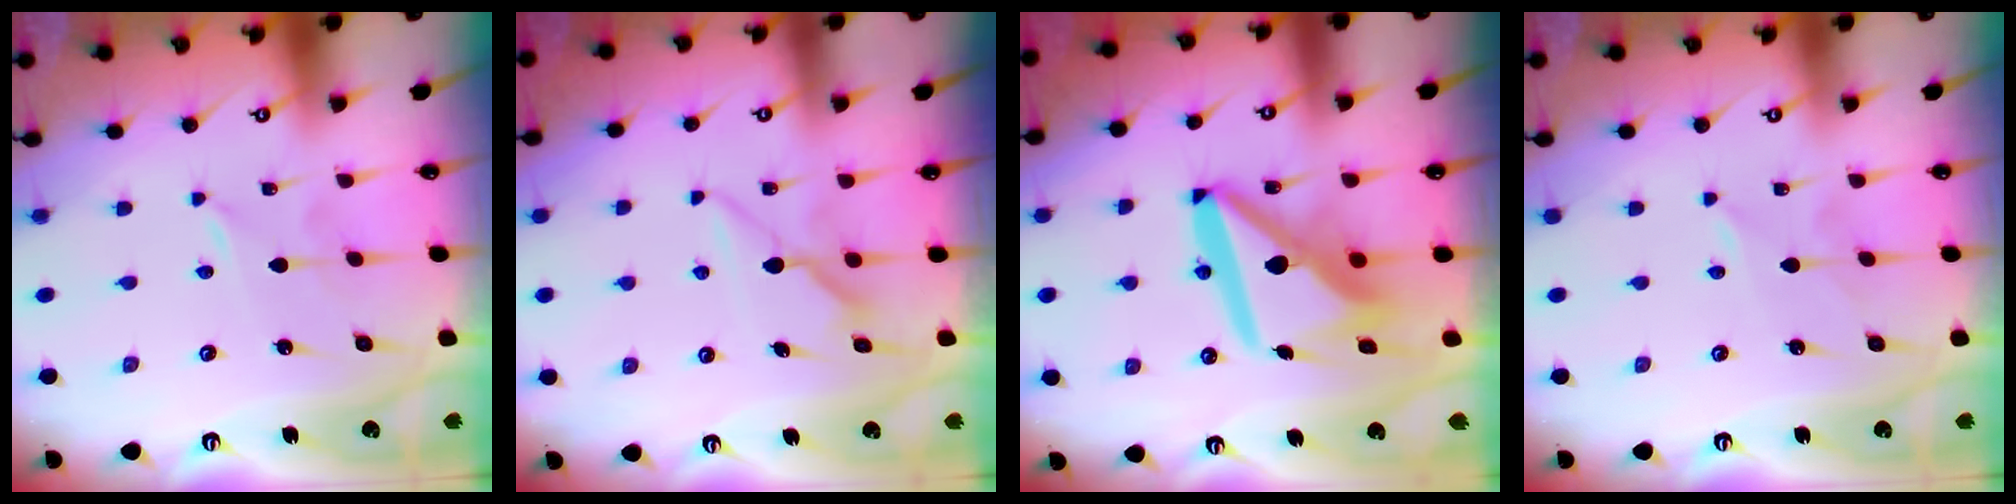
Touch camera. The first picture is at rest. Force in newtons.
{"total": 8.4, "press": 8.4, "slide": 0.3}
{"total": 14.6, "press": 14.5, "slide": 1.7}
{"total": 1.6, "press": 1.5, "slide": 0.2}